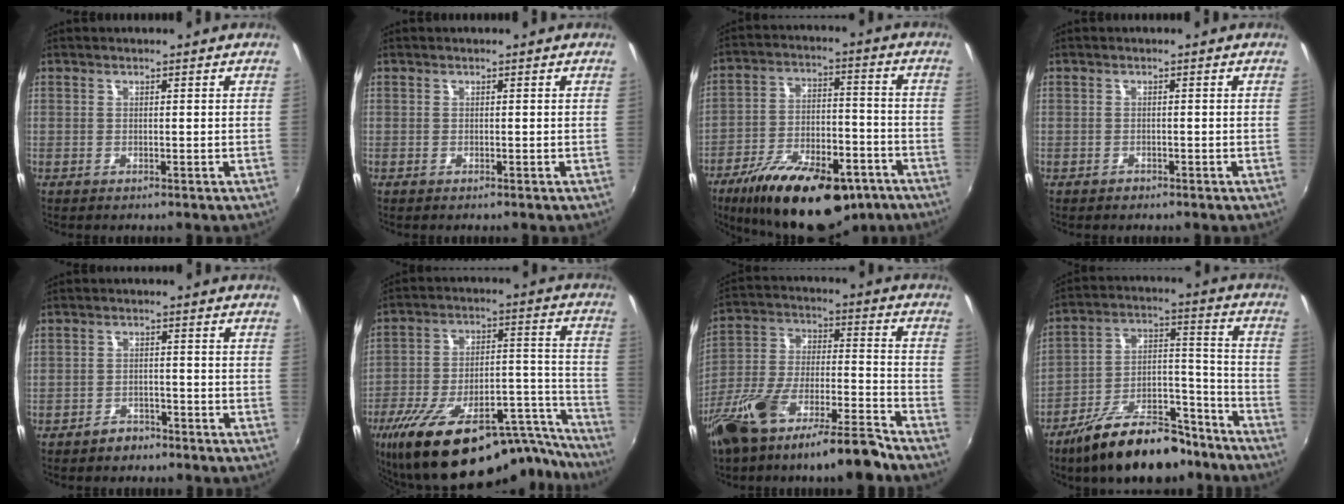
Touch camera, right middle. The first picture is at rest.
{"total": 0.0}
{"total": 22.4, "force": [-14.7, 9.7, 13.9], "torque": [-0.247, -0.013, -0.215]}
{"total": 0.9, "force": [-0.7, 0.6, 0.0], "torque": [0.000, 0.003, -0.010]}
{"total": 3.2, "force": [-2.6, 1.6, 0.6], "torque": [-0.018, 0.010, -0.038]}
{"total": 31.7, "force": [-24.3, 10.0, 17.8], "torque": [-0.278, -0.006, -0.347]}
{"total": 17.9, "force": [-13.0, 3.9, 11.7], "torque": [-0.229, -0.011, -0.227]}
{"total": 19.1, "force": [-13.7, 7.8, 10.8], "torque": [-0.178, 0.023, -0.209]}